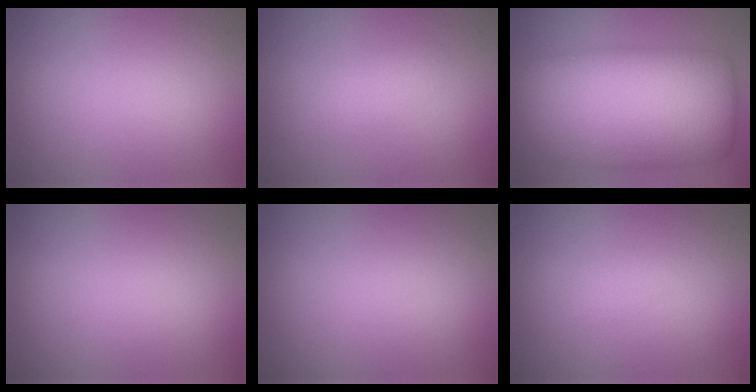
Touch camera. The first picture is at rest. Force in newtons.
{"total": 1.5, "press": 1.5, "slide": 0.1}
{"total": 13.2, "press": 13.2, "slide": 0.4}
{"total": 0.0}
{"total": 0.0}
{"total": 0.6, "press": 0.6, "slide": 0.0}